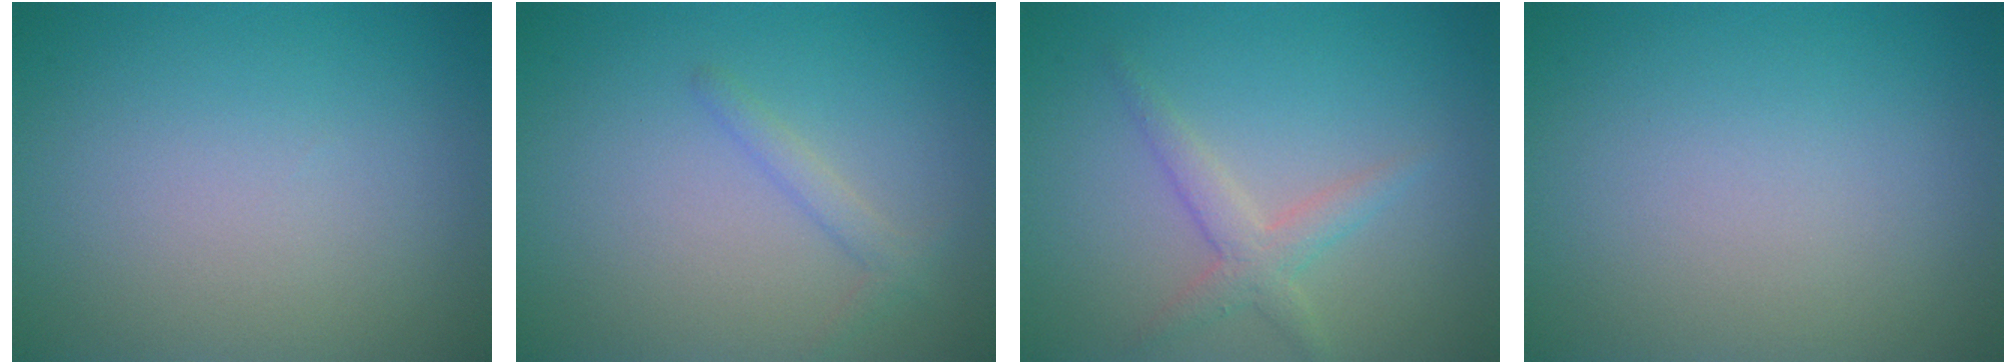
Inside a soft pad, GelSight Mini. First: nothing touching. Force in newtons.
{"total": 1.3, "press": 1.3, "slide": 0.1}
{"total": 2.3, "press": 2.3, "slide": 0.1}
{"total": 0.0}